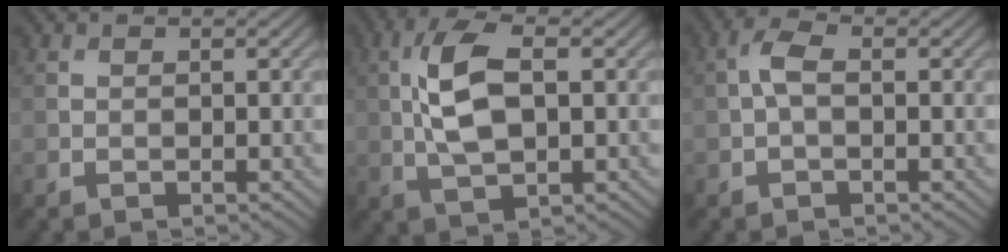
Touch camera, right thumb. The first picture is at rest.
{"total": 8.0, "force": [0.8, 3.6, 7.1], "torque": [-0.153, 0.012, 0.009]}
{"total": 2.4, "force": [-0.1, 1.2, 2.1], "torque": [-0.047, 0.009, -0.008]}